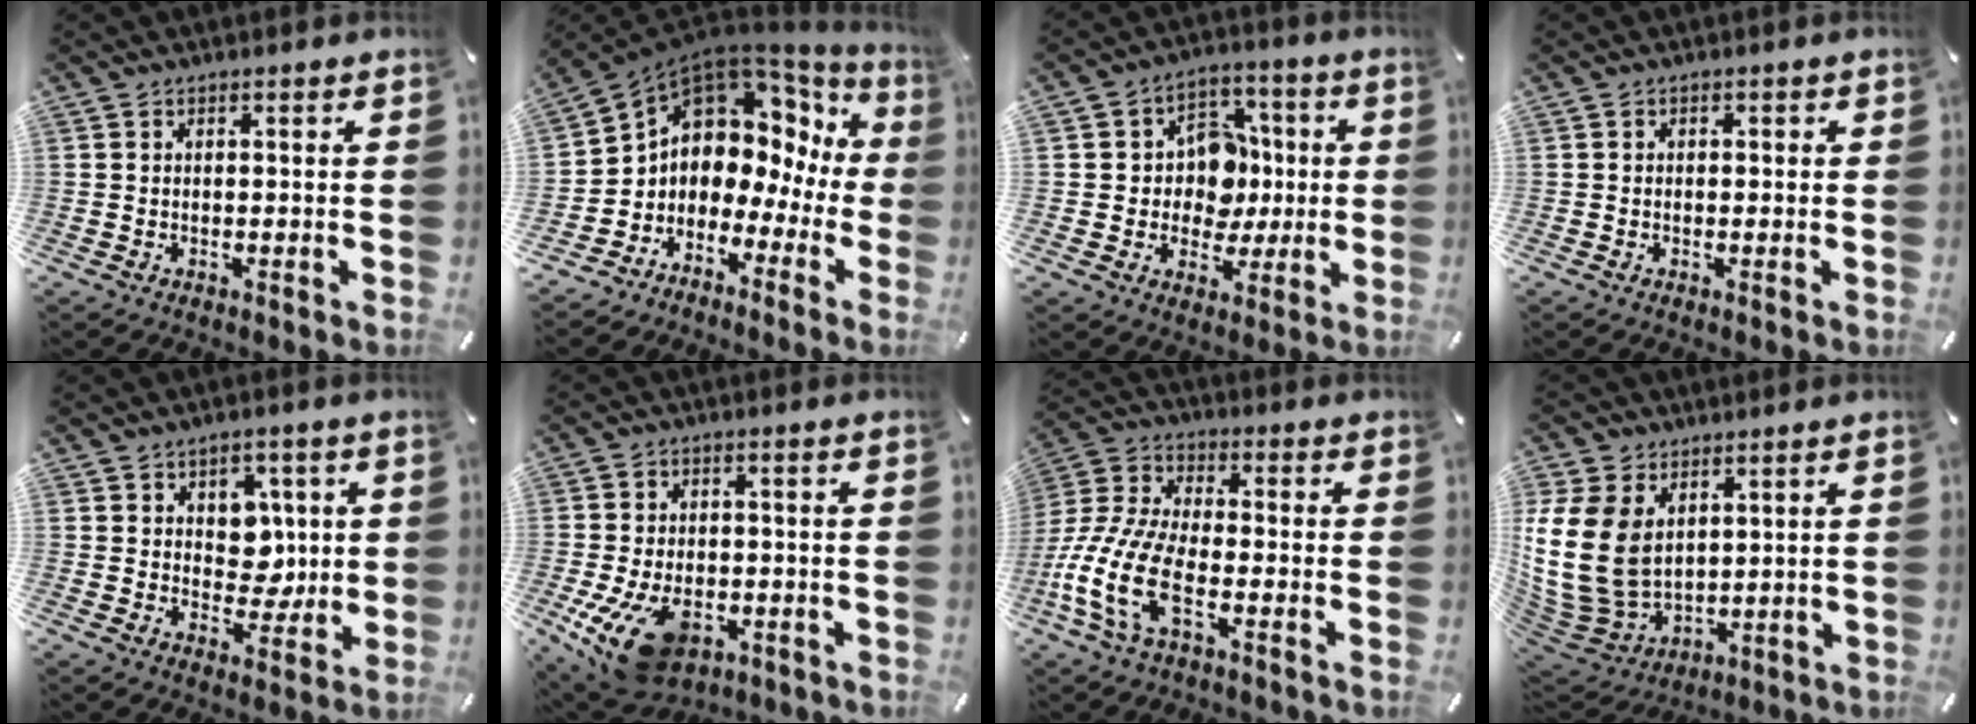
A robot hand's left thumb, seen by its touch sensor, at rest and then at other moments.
{"total": 6.7, "force": [2.0, 6.0, 2.1], "torque": [-0.064, -0.038, 0.035]}
{"total": 12.1, "force": [0.3, 10.8, 5.4], "torque": [-0.076, 0.011, 0.014]}
{"total": 0.7, "force": [-0.2, 0.6, 0.3], "torque": [-0.004, 0.004, -0.005]}
{"total": 7.6, "force": [2.2, 6.6, 2.9], "torque": [-0.032, -0.010, 0.039]}
{"total": 13.1, "force": [-5.0, 8.3, 8.8], "torque": [-0.169, 0.013, -0.084]}
{"total": 13.4, "force": [-6.0, 6.2, 10.2], "torque": [-0.236, -0.001, -0.113]}
{"total": 17.0, "force": [3.2, 13.2, 10.2], "torque": [-0.254, -0.022, 0.060]}